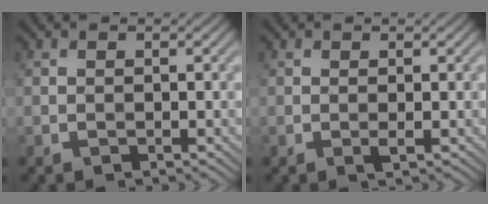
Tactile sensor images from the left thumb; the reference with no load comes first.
{"total": 0.5, "force": [0.0, 0.0, 0.5], "torque": [-0.012, -0.002, 0.000]}